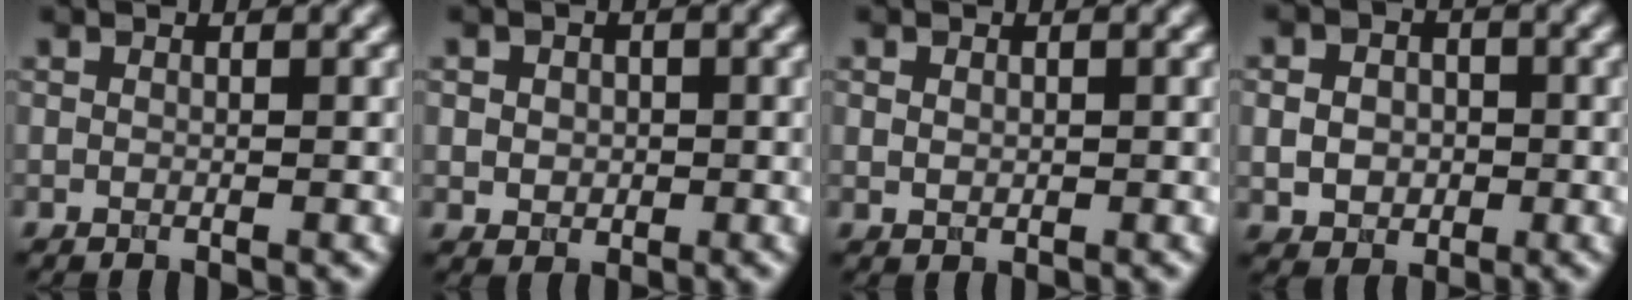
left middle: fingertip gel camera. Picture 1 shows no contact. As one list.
[{"total": 2.0, "force": [0.3, 1.8, 0.9], "torque": [-0.012, 0.005, 0.001]}, {"total": 0.8, "force": [0.2, 0.6, 0.5], "torque": [-0.008, -0.002, 0.005]}, {"total": 4.1, "force": [-0.1, 3.4, 2.3], "torque": [-0.036, -0.002, -0.013]}]